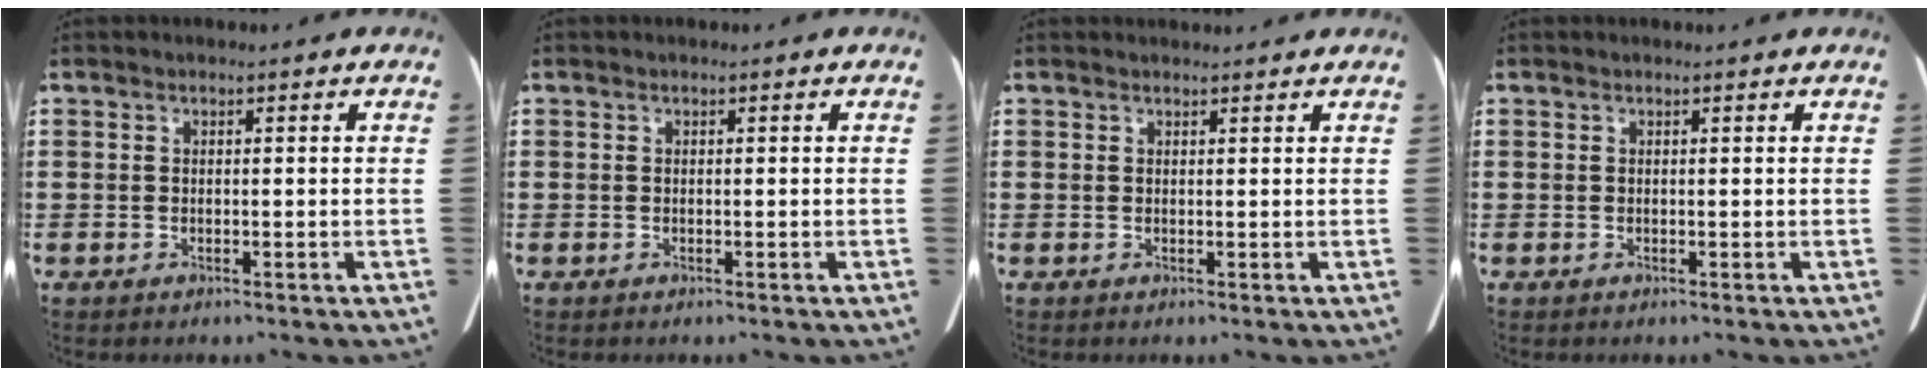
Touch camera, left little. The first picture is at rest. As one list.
[{"total": 0.0}, {"total": 0.8, "force": [0.8, 0.1, 0.1], "torque": [0.004, -0.002, 0.012]}, {"total": 0.0}]